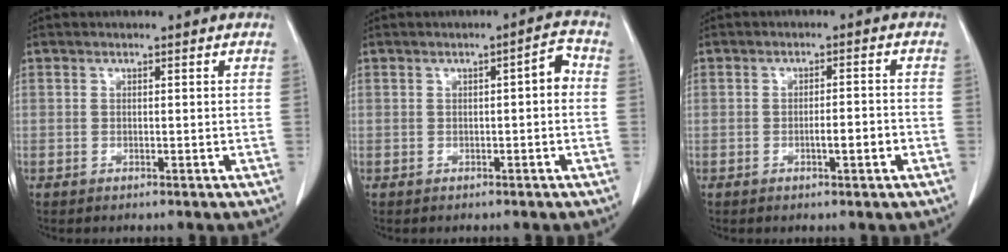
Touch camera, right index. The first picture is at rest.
{"total": 2.9, "force": [0.0, 0.7, 2.8], "torque": [-0.037, 0.015, -0.001]}
{"total": 3.1, "force": [-1.2, 0.4, 2.8], "torque": [-0.046, 0.002, -0.017]}